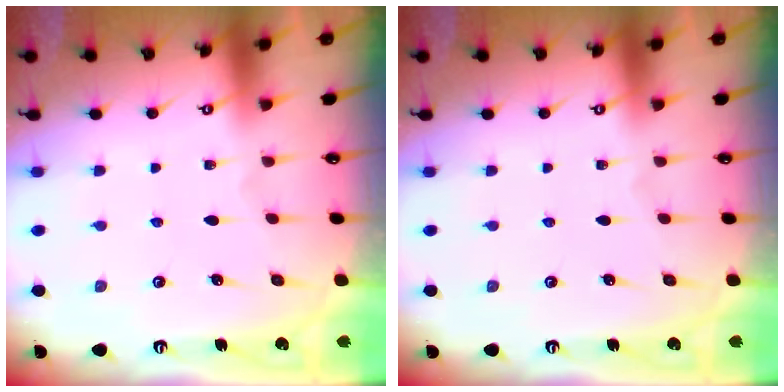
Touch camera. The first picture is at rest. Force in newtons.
{"total": 0.0}